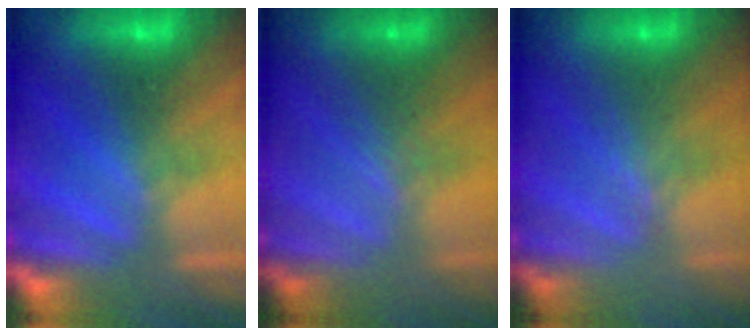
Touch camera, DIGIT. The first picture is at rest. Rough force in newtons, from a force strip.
{"total": 2.6}
{"total": 3.0}